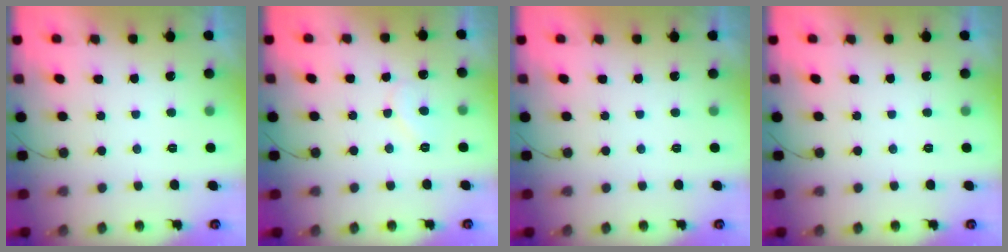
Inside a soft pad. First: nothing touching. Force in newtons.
{"total": 5.9, "press": 5.9, "slide": 0.6}
{"total": 1.6, "press": 1.6, "slide": 0.0}
{"total": 0.0}